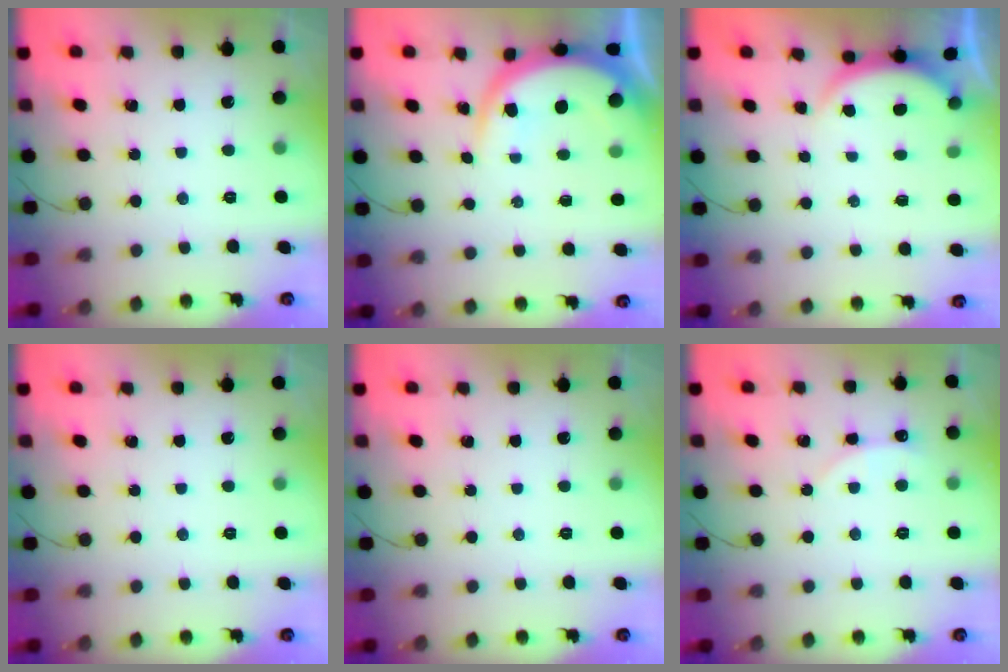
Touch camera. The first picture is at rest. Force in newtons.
{"total": 9.1, "press": 9.0, "slide": 1.1}
{"total": 2.3, "press": 2.2, "slide": 0.5}
{"total": 0.0}
{"total": 0.0}
{"total": 2.5, "press": 2.5, "slide": 0.3}